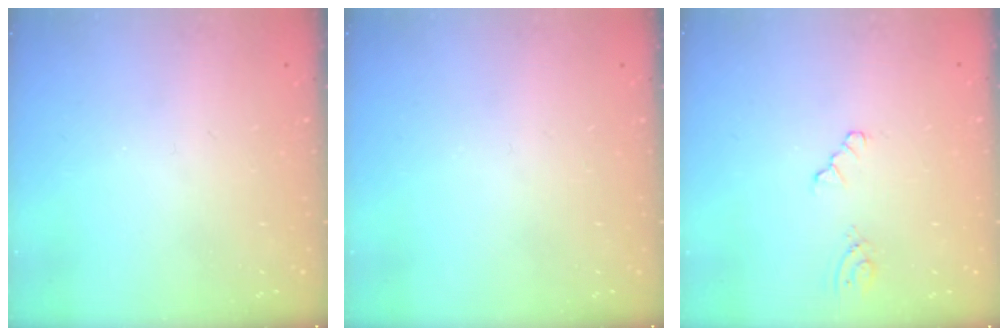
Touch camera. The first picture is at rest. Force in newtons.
{"total": 0.0}
{"total": 3.2, "press": 3.2, "slide": 0.5}